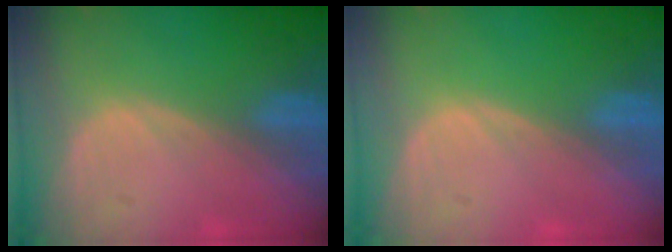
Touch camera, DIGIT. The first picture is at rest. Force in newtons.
{"total": 0.0}